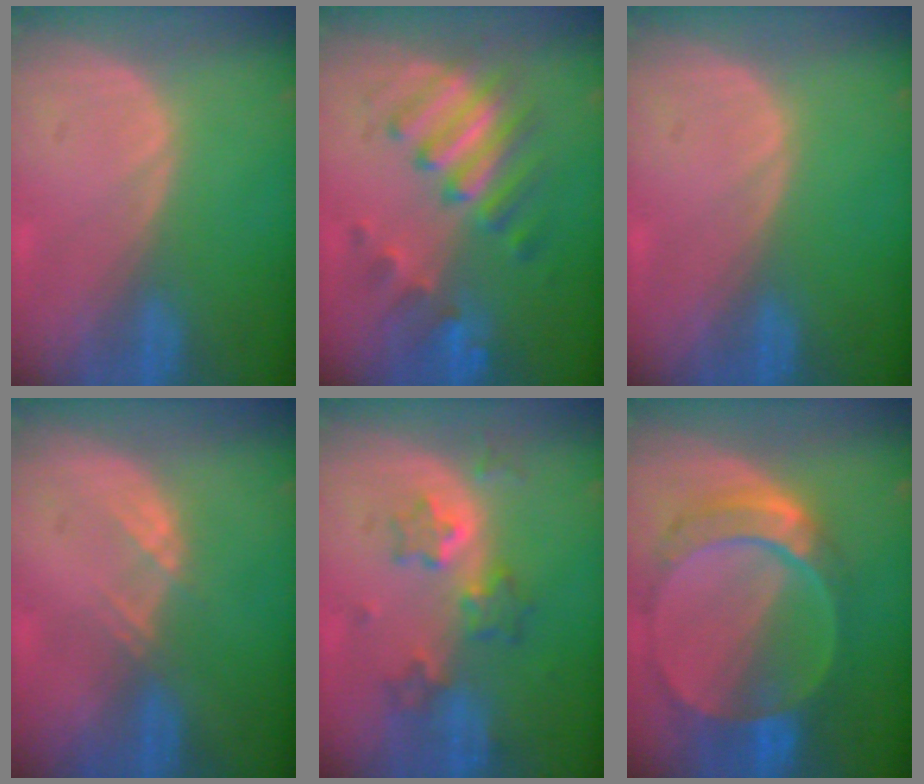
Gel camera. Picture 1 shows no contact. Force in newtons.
{"total": 7.7, "press": 7.7, "slide": 0.7}
{"total": 0.0}
{"total": 1.9, "press": 1.8, "slide": 0.8}
{"total": 6.0, "press": 5.8, "slide": 1.7}
{"total": 9.5, "press": 8.3, "slide": 4.6}